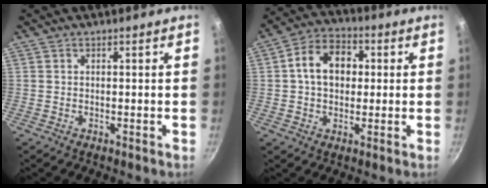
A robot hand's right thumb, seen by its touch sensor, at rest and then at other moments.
{"total": 10.5, "force": [1.3, 7.8, 7.0], "torque": [-0.084, 0.020, 0.006]}